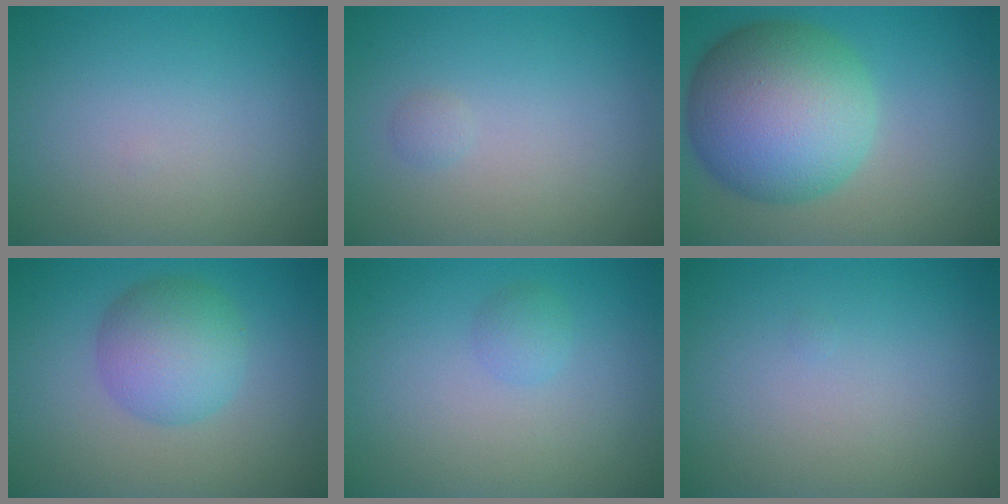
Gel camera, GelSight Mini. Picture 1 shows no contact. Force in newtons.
{"total": 0.6, "press": 0.6, "slide": 0.1}
{"total": 11.9, "press": 11.9, "slide": 0.2}
{"total": 5.0, "press": 5.0, "slide": 0.1}
{"total": 1.1, "press": 1.1, "slide": 0.0}
{"total": 0.0}